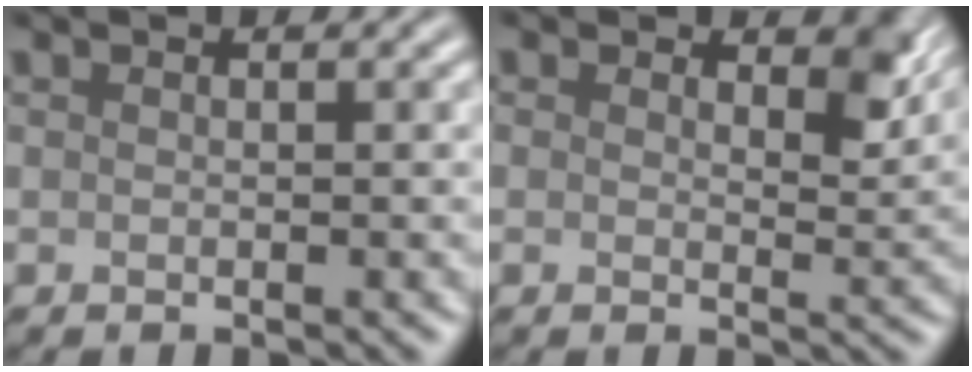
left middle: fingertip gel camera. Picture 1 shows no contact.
{"total": 3.1, "force": [1.6, 1.8, 2.0], "torque": [-0.030, -0.006, 0.020]}